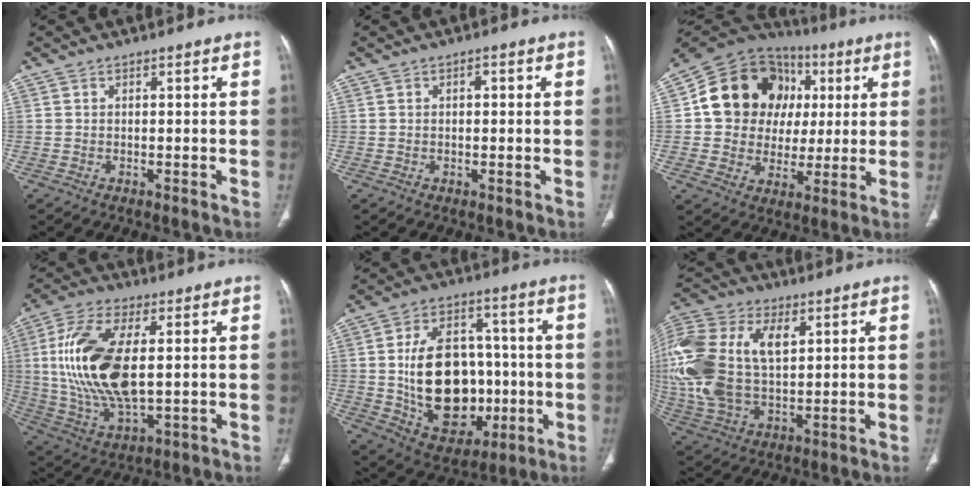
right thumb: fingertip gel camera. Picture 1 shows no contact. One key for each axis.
{"total": 1.1, "fx": 0.2, "fy": 0.6, "fz": 0.9, "tx": -0.005, "ty": 0.003, "tz": 0.001}
{"total": 19.9, "fx": 4.1, "fy": 16.7, "fz": 10.0, "tx": -0.119, "ty": 0.031, "tz": 0.076}
{"total": 18.7, "fx": 2.0, "fy": 8.5, "fz": 16.5, "tx": -0.341, "ty": -0.008, "tz": 0.043}
{"total": 22.1, "fx": -1.9, "fy": 15.2, "fz": 15.9, "tx": -0.225, "ty": 0.017, "tz": -0.005}
{"total": 23.2, "fx": 4.6, "fy": 14.1, "fz": 17.8, "tx": -0.409, "ty": 0.006, "tz": 0.086}